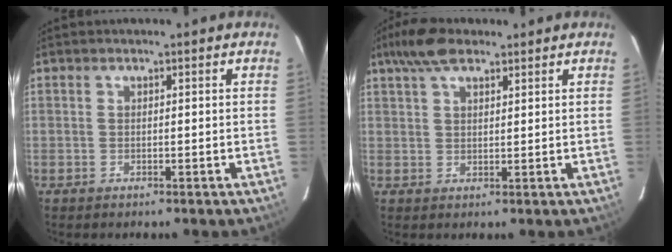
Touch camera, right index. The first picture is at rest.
{"total": 6.4, "force": [4.7, 2.3, 3.6], "torque": [-0.072, 0.021, 0.086]}